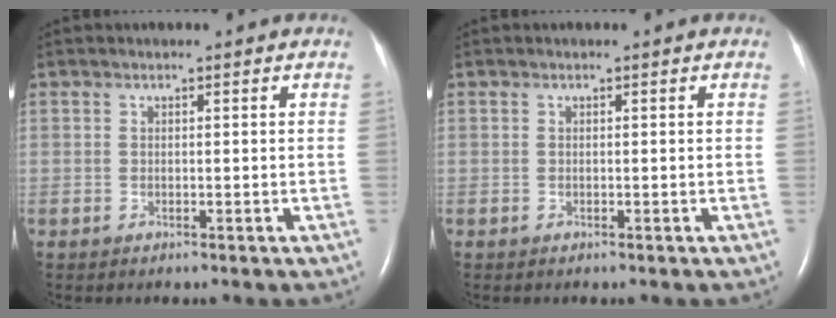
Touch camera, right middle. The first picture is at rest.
{"total": 0.0}